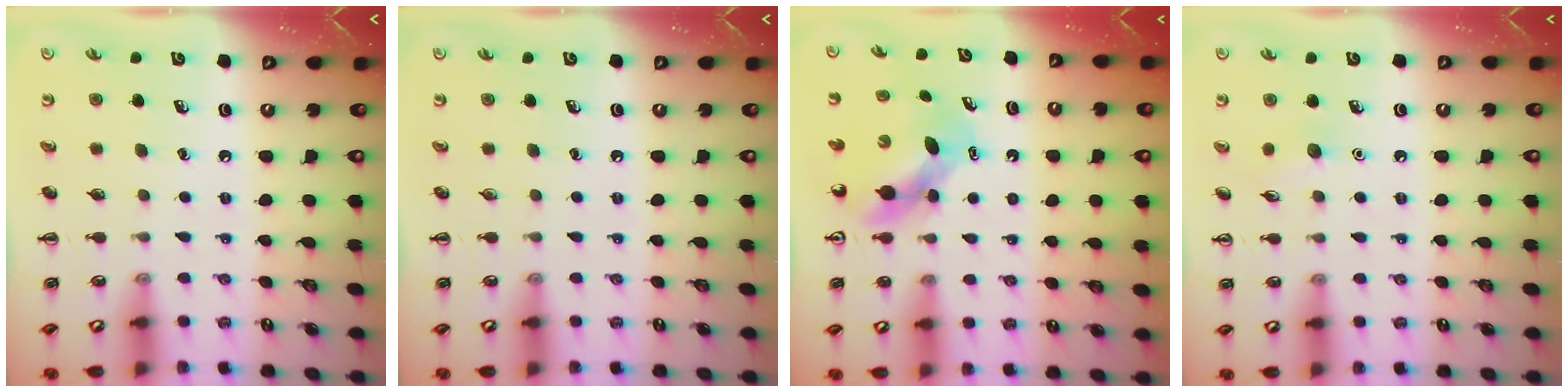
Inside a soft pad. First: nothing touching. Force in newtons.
{"total": 0.0}
{"total": 5.5, "press": 5.4, "slide": 0.6}
{"total": 5.4, "press": 5.2, "slide": 1.5}